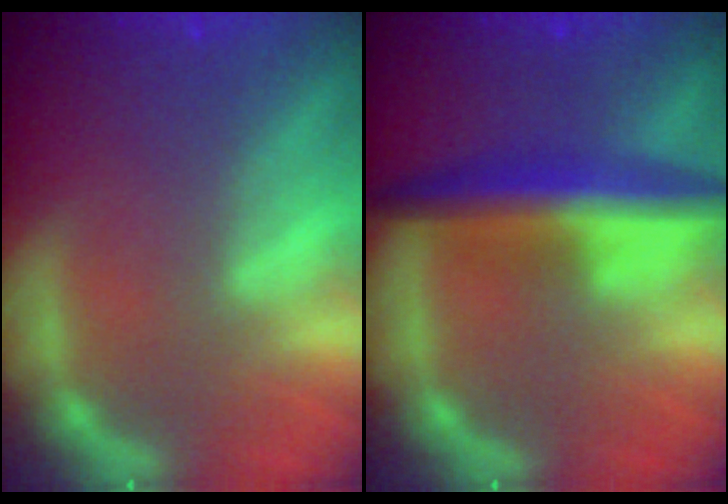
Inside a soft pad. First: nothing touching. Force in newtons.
{"total": 6.5}